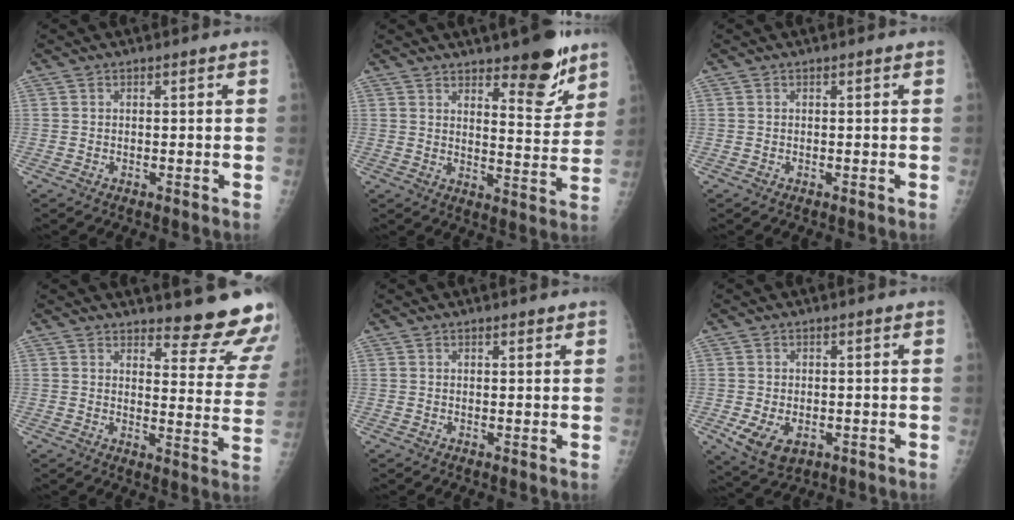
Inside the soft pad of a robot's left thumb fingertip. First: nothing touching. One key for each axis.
{"total": 10.6, "fx": 7.4, "fy": 3.4, "fz": 6.9, "tx": -0.065, "ty": -0.057, "tz": 0.111}
{"total": 0.0}
{"total": 14.5, "fx": 13.3, "fy": 3.3, "fz": 4.8, "tx": -0.013, "ty": -0.130, "tz": 0.144}
{"total": 0.8, "fx": 0.7, "fy": 0.3, "fz": 0.3, "tx": -0.004, "ty": -0.004, "tz": 0.009}
{"total": 6.3, "fx": -1.8, "fy": 4.1, "fz": 4.4, "tx": -0.074, "ty": -0.010, "tz": -0.019}